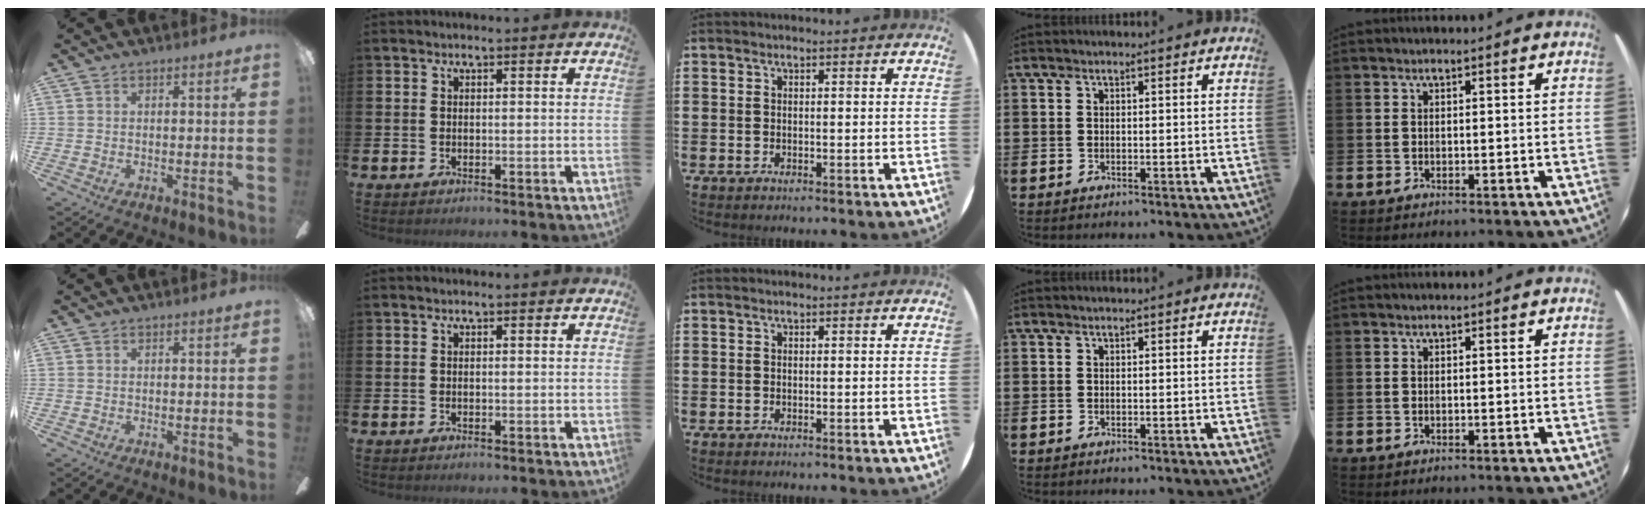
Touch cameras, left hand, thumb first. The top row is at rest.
{}